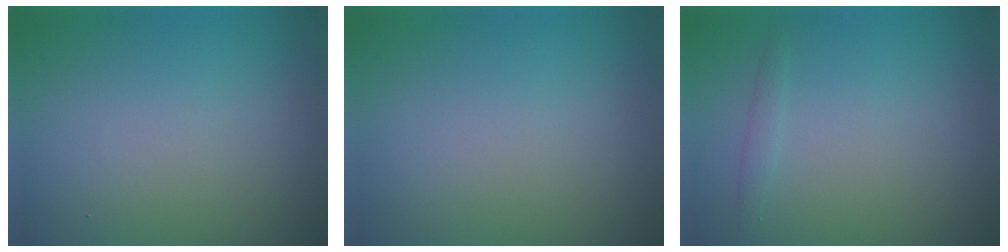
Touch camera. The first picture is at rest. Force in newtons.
{"total": 0.0}
{"total": 0.8, "press": 0.8, "slide": 0.0}